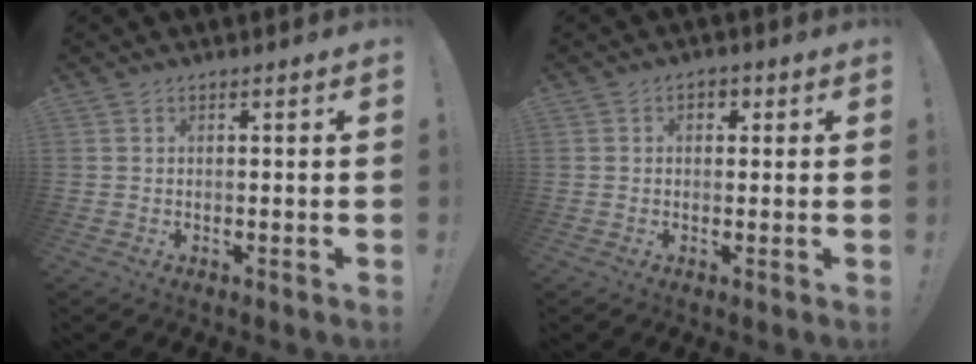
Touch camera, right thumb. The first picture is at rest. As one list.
[{"total": 2.7, "force": [0.4, 2.0, 1.7], "torque": [-0.021, 0.004, 0.005]}]